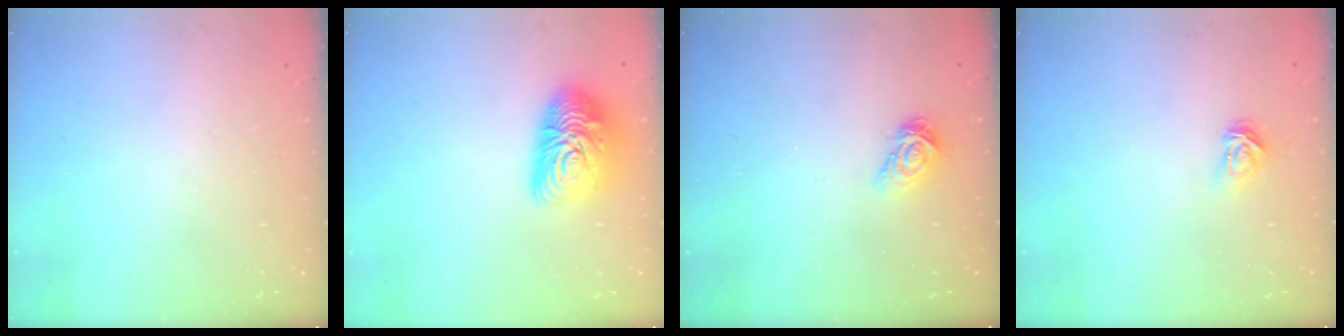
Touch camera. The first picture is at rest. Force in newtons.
{"total": 13.4, "press": 13.4, "slide": 0.8}
{"total": 6.1, "press": 6.1, "slide": 0.3}
{"total": 3.9, "press": 3.8, "slide": 0.5}